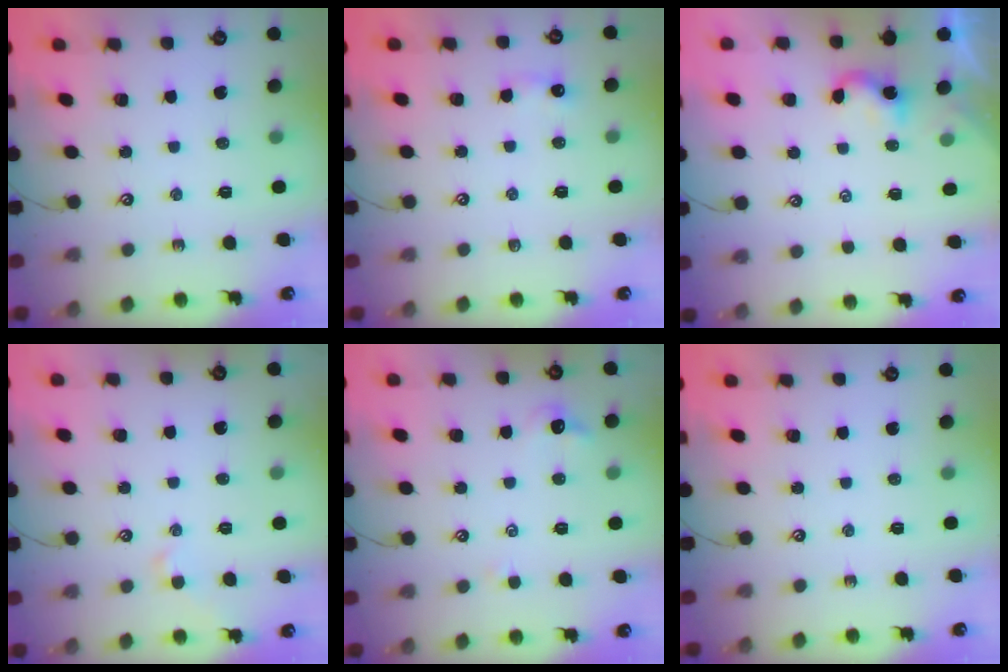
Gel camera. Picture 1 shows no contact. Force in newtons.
{"total": 3.6, "press": 3.6, "slide": 0.5}
{"total": 2.8, "press": 2.7, "slide": 0.3}
{"total": 0.8, "press": 0.8, "slide": 0.1}
{"total": 0.6, "press": 0.1, "slide": 0.6}
{"total": 0.0}